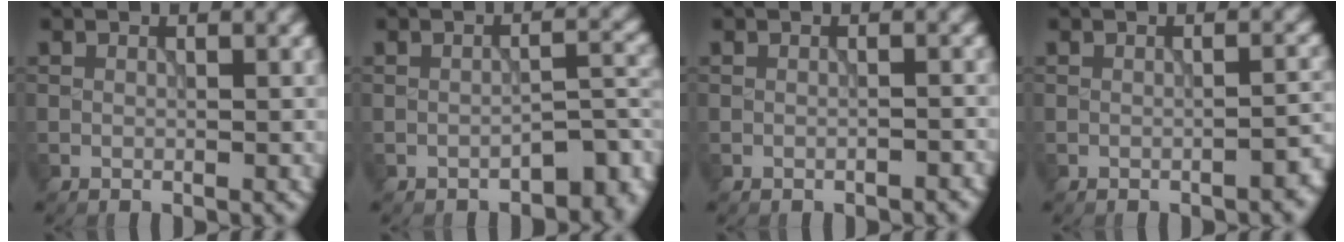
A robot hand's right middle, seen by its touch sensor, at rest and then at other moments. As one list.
[{"total": 3.6, "force": [-2.6, 1.2, 2.2], "torque": [-0.024, 0.007, -0.038]}, {"total": 0.8, "force": [-0.6, 0.2, 0.3], "torque": [-0.005, 0.001, -0.008]}, {"total": 1.6, "force": [-1.2, 0.3, 1.0], "torque": [-0.010, 0.008, -0.016]}]